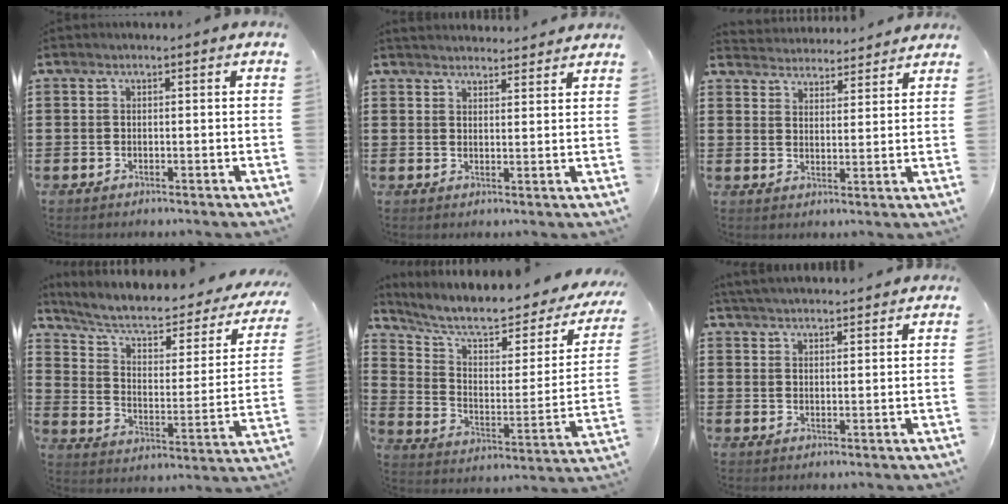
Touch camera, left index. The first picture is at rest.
{"total": 2.5, "force": [2.5, 0.1, -0.1], "torque": [-0.005, -0.005, 0.049]}
{"total": 3.9, "force": [3.8, 0.2, -0.4], "torque": [-0.008, -0.020, 0.069]}
{"total": 7.2, "force": [5.1, 2.5, 4.5], "torque": [-0.101, -0.034, 0.083]}
{"total": 8.0, "force": [6.5, 1.9, 4.4], "torque": [-0.106, -0.045, 0.106]}
{"total": 3.4, "force": [3.4, -0.2, 0.2], "torque": [-0.014, -0.008, 0.063]}